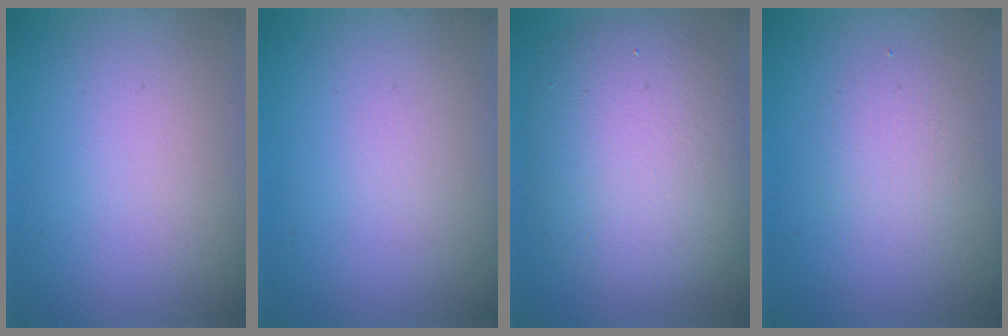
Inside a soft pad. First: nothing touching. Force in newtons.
{"total": 0.0}
{"total": 8.7, "press": 8.7, "slide": 0.6}
{"total": 1.9, "press": 1.9, "slide": 0.0}